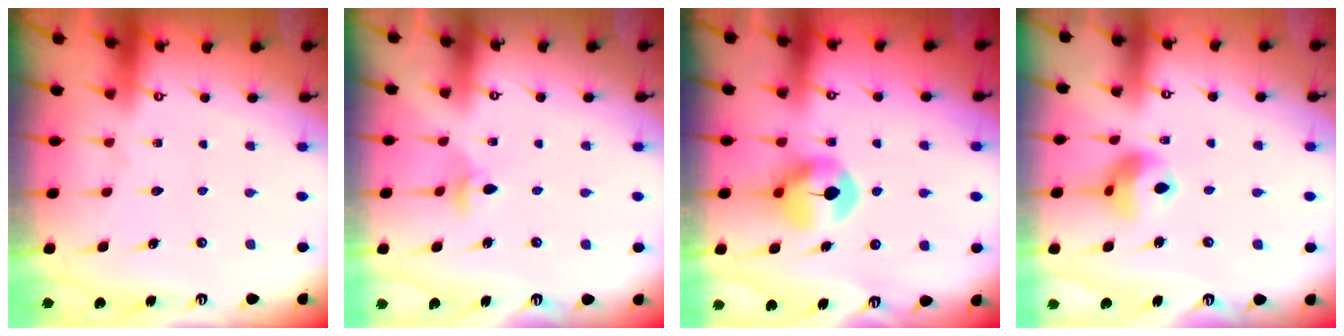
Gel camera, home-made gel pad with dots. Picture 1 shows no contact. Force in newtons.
{"total": 4.8, "press": 4.8, "slide": 0.6}
{"total": 7.4, "press": 7.4, "slide": 0.3}
{"total": 9.6, "press": 9.5, "slide": 1.1}